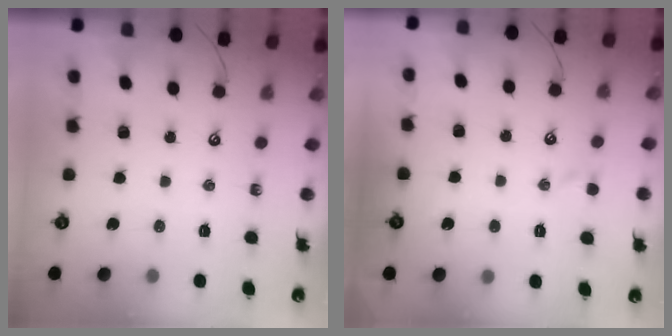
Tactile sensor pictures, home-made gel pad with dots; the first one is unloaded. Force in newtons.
{"total": 1.7, "press": 1.6, "slide": 0.3}